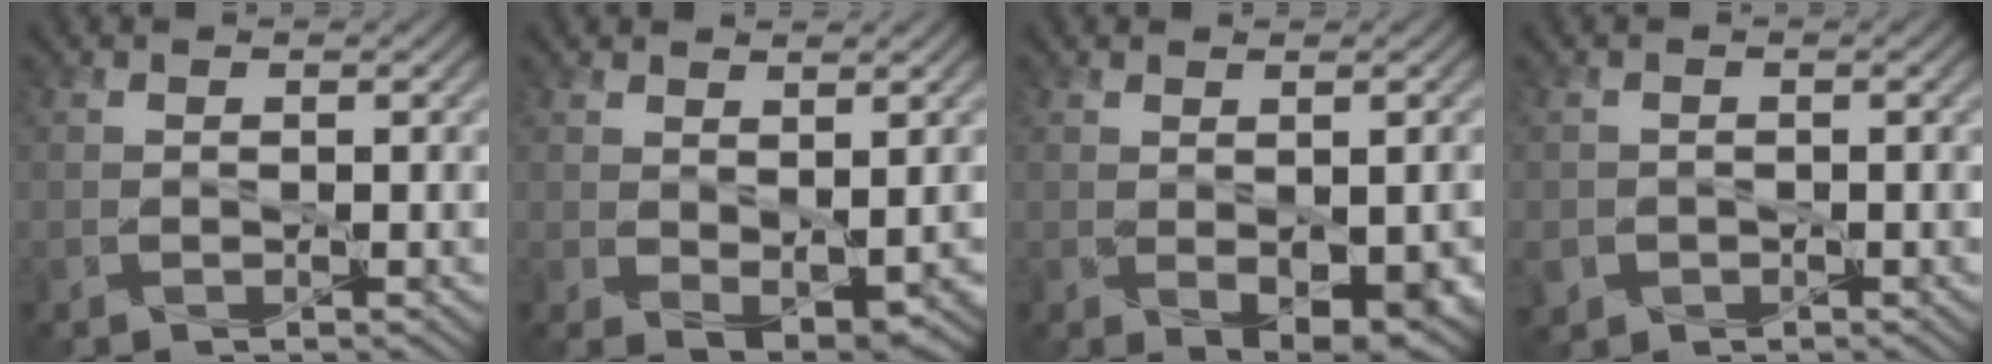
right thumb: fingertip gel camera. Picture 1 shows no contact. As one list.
[{"total": 3.6, "force": [0.7, 2.0, 3.0], "torque": [-0.058, -0.015, 0.022]}, {"total": 4.6, "force": [-1.0, 2.6, 3.8], "torque": [-0.066, -0.025, 0.003]}, {"total": 2.4, "force": [-1.0, 2.1, 0.4], "torque": [-0.014, -0.011, -0.022]}]